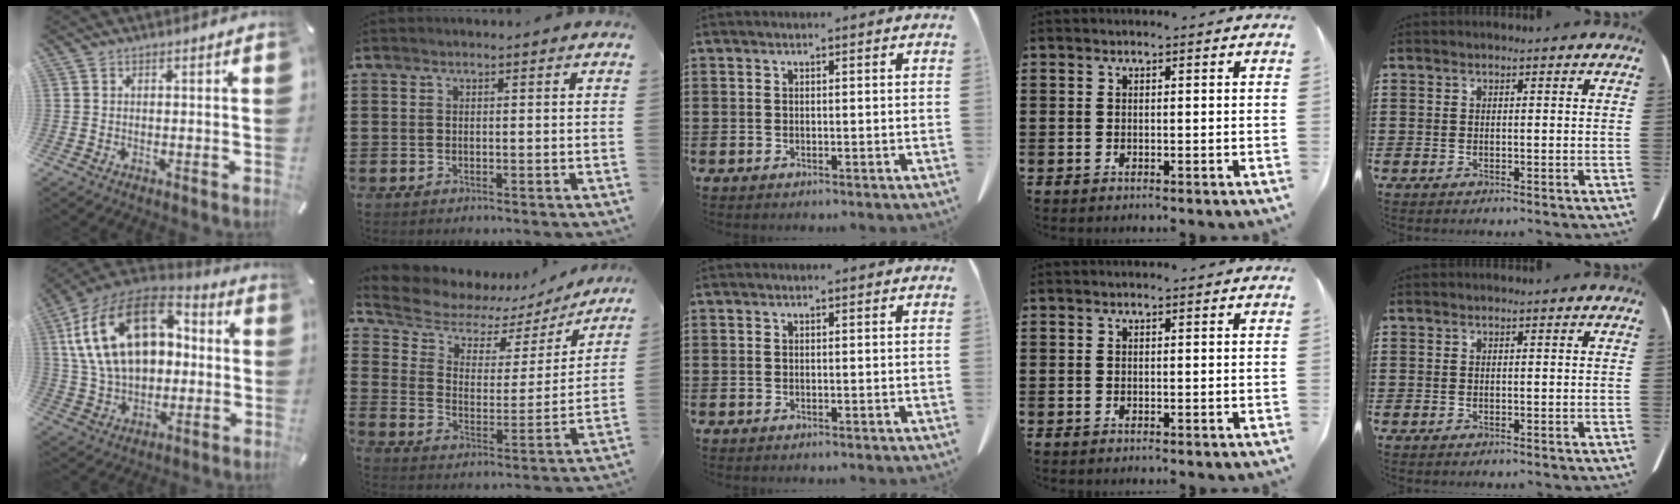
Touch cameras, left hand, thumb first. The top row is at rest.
{"thumb": {"total": 22.6, "force": [5.4, 15.8, 15.2], "torque": [-0.302, -0.009, 0.091]}, "index": {"total": 5.7, "force": [4.7, 3.0, 1.3], "torque": [-0.062, -0.027, 0.078]}}